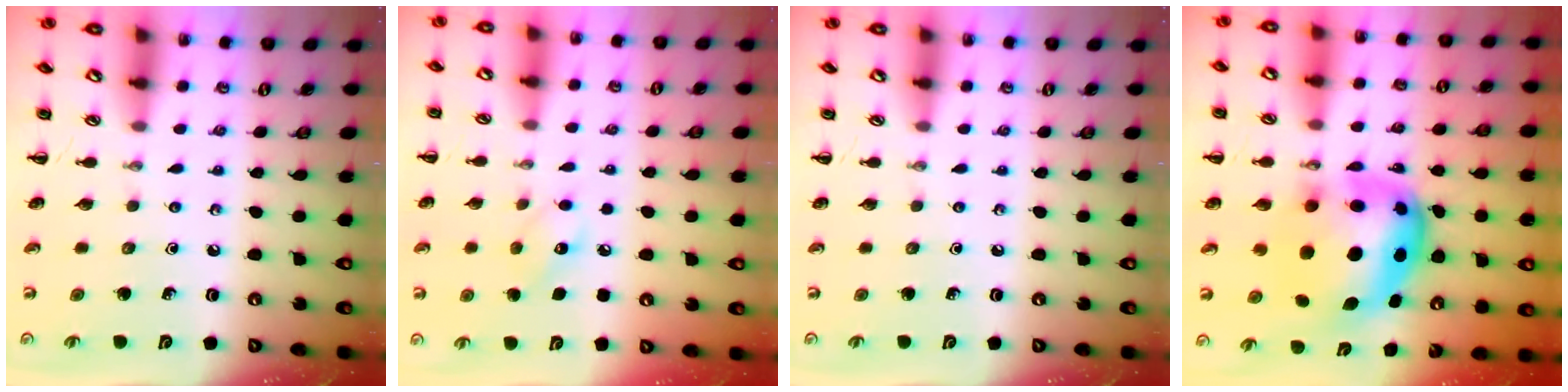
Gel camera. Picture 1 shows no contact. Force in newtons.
{"total": 7.9, "press": 7.7, "slide": 1.5}
{"total": 0.0}
{"total": 10.9, "press": 10.6, "slide": 2.6}